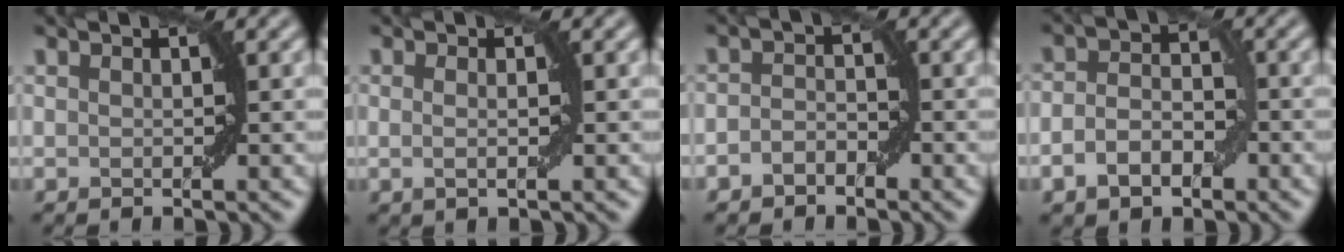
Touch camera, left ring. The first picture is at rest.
{"total": 1.1, "force": [0.0, 0.2, 1.1], "torque": [-0.021, 0.001, 0.000]}
{"total": 1.7, "force": [-1.1, 1.1, 0.8], "torque": [-0.014, 0.006, -0.024]}
{"total": 4.0, "force": [-1.6, 2.5, 2.6], "torque": [-0.046, 0.000, -0.032]}